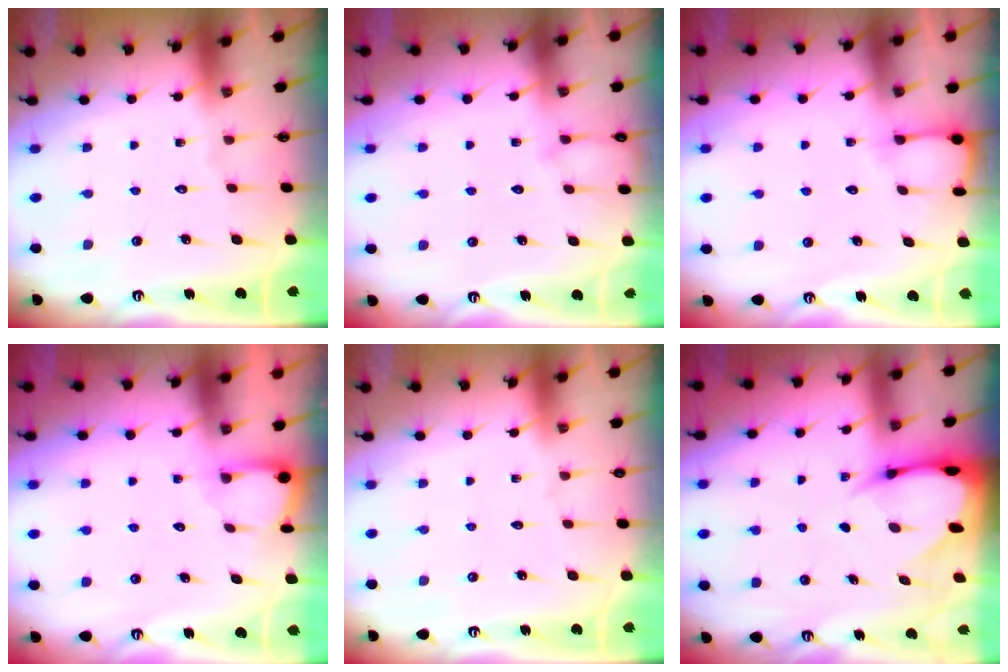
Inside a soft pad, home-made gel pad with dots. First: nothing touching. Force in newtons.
{"total": 3.3, "press": 3.3, "slide": 0.3}
{"total": 3.3, "press": 3.3, "slide": 0.4}
{"total": 2.8, "press": 2.8, "slide": 0.1}
{"total": 0.0}
{"total": 4.9, "press": 4.8, "slide": 0.7}